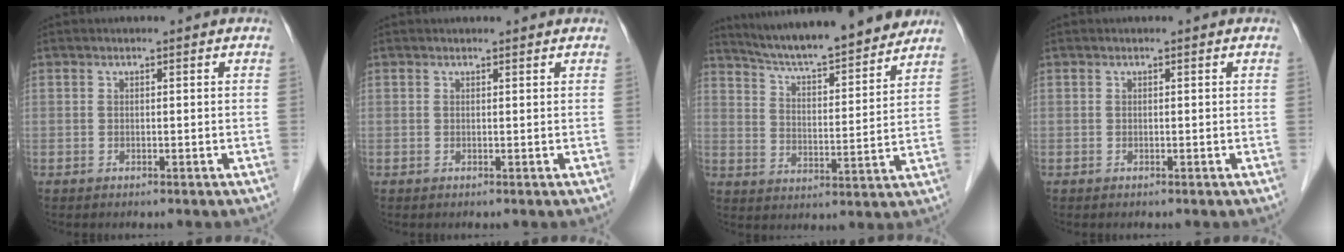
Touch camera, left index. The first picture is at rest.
{"total": 2.1, "force": [2.1, 0.4, 0.3], "torque": [-0.012, 0.015, 0.022]}
{"total": 17.7, "force": [16.0, 1.7, 7.3], "torque": [-0.116, 0.004, 0.240]}
{"total": 0.0}